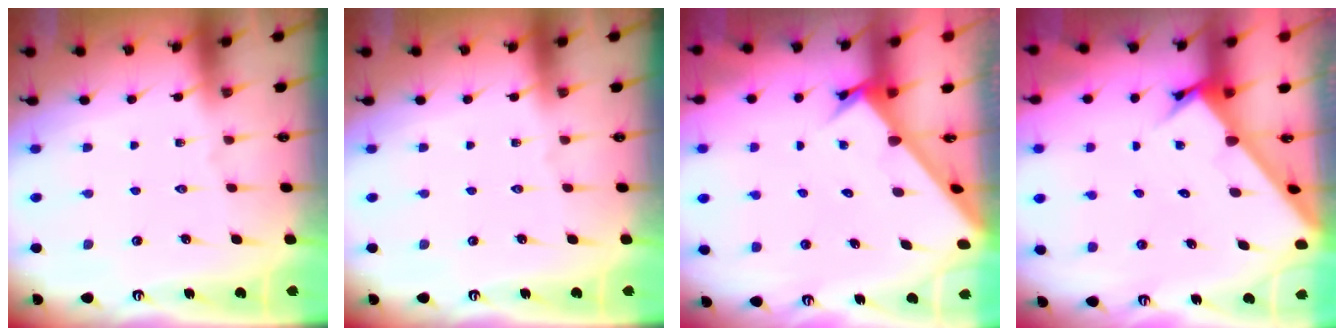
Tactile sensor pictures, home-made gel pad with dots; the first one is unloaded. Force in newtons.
{"total": 0.0}
{"total": 2.7, "press": 2.7, "slide": 0.2}
{"total": 2.9, "press": 2.9, "slide": 0.2}